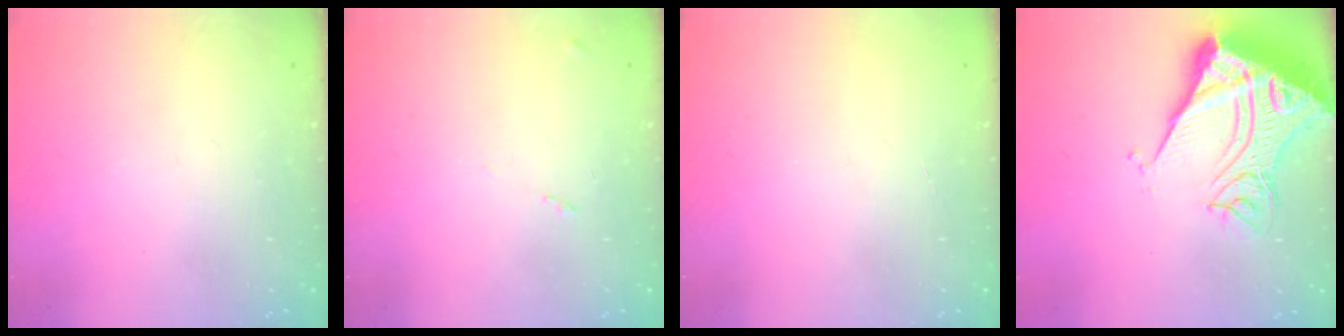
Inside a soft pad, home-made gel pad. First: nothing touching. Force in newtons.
{"total": 7.6, "press": 7.5, "slide": 0.7}
{"total": 1.8, "press": 1.8, "slide": 0.1}
{"total": 16.3, "press": 16.2, "slide": 1.9}